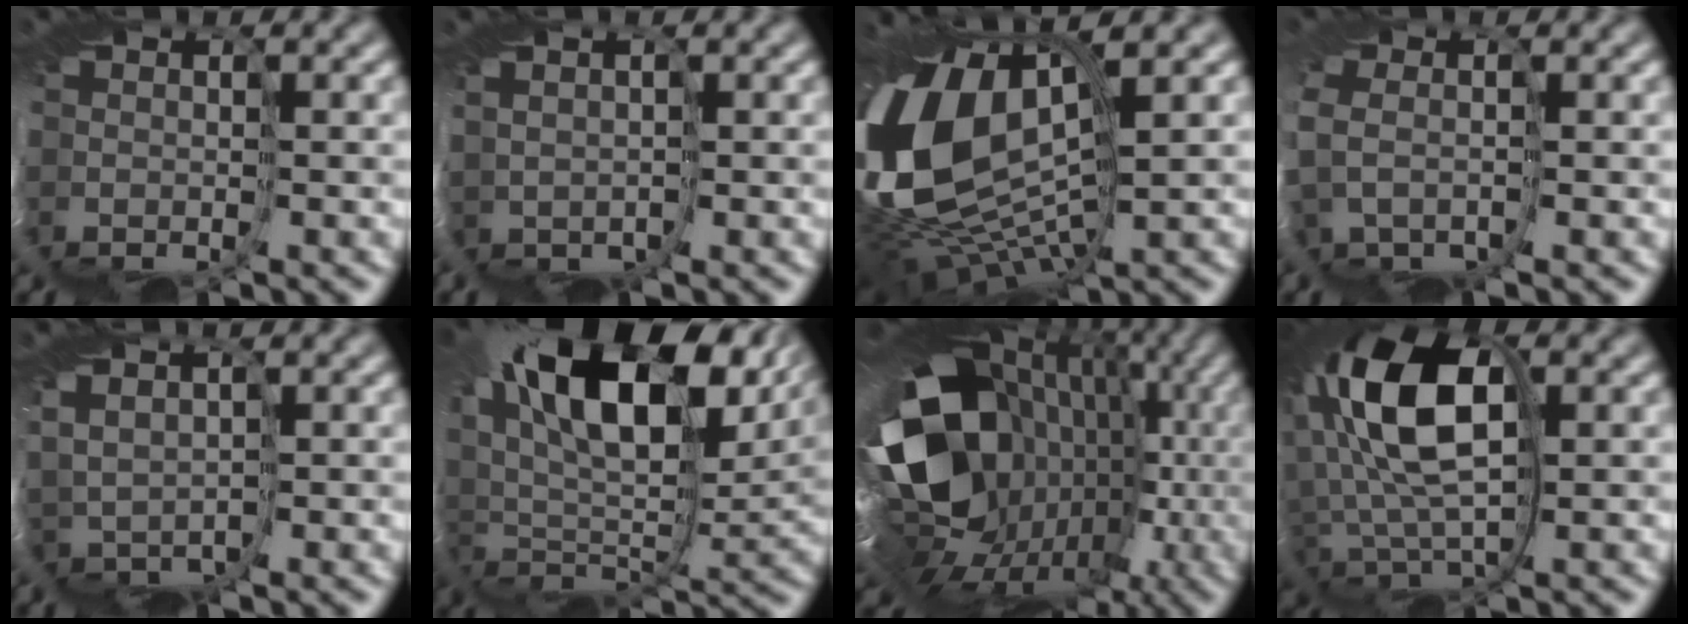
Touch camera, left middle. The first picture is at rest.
{"total": 1.4, "force": [1.0, 0.8, -0.4], "torque": [0.005, -0.001, 0.019]}
{"total": 13.3, "force": [3.4, 7.0, 10.8], "torque": [-0.244, -0.009, 0.069]}
{"total": 1.5, "force": [0.7, 1.0, 0.7], "torque": [-0.053, 0.001, 0.026]}
{"total": 2.3, "force": [1.8, 1.3, 0.4], "torque": [-0.027, 0.004, 0.031]}
{"total": 15.8, "force": [10.3, 6.1, 10.4], "torque": [-0.200, 0.051, 0.163]}
{"total": 17.1, "force": [-0.3, 13.8, 10.0], "torque": [-0.146, -0.019, -0.050]}
{"total": 10.7, "force": [4.4, 5.2, 8.2], "torque": [-0.168, 0.012, 0.069]}